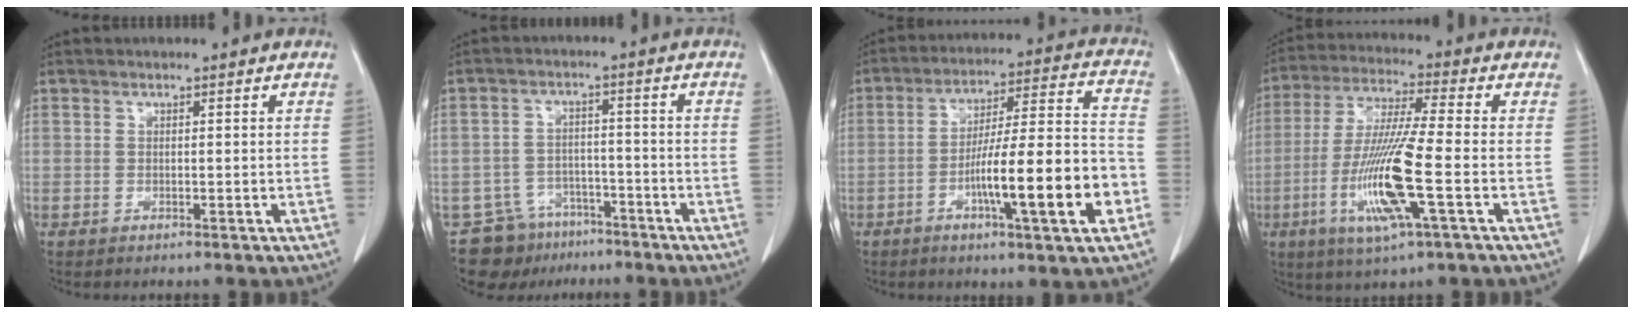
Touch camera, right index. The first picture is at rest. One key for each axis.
{"total": 8.6, "fx": -6.6, "fy": 5.5, "fz": 0.6, "tx": -0.006, "ty": 0.023, "tz": -0.100}
{"total": 16.7, "fx": -5.7, "fy": 1.1, "fz": 15.7, "tx": -0.254, "ty": 0.005, "tz": -0.086}
{"total": 13.7, "fx": -3.9, "fy": 0.2, "fz": 13.1, "tx": -0.272, "ty": -0.017, "tz": -0.079}